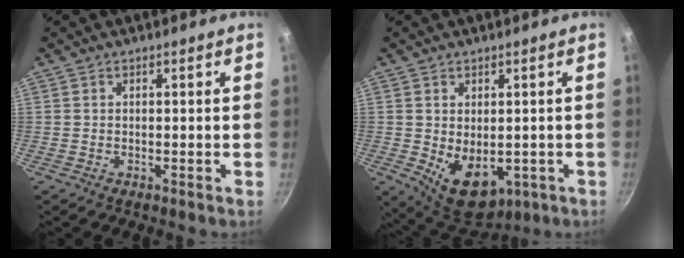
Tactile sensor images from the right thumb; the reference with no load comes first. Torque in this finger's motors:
{"motor_torque": [-0.28, 0.63, 0.57, 0.57, 0.09]}